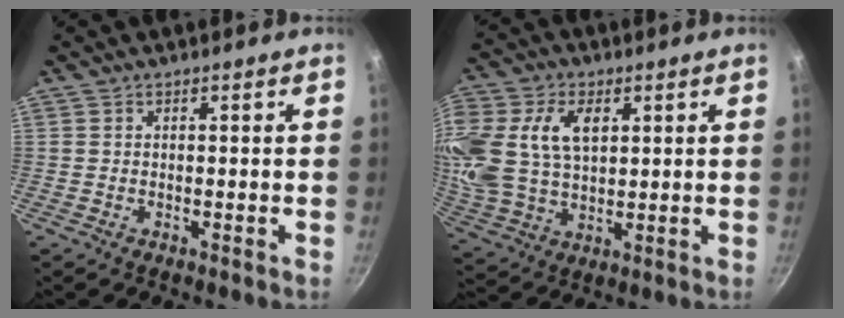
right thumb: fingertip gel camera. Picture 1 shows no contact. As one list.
[{"total": 19.4, "force": [5.4, 13.0, 13.4], "torque": [-0.302, 0.004, 0.106]}]